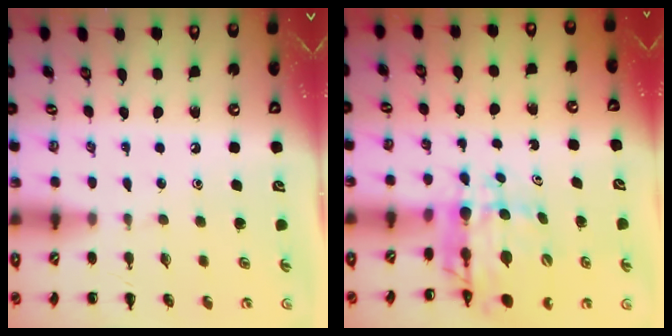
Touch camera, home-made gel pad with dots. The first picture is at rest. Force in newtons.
{"total": 7.1, "press": 6.7, "slide": 2.2}